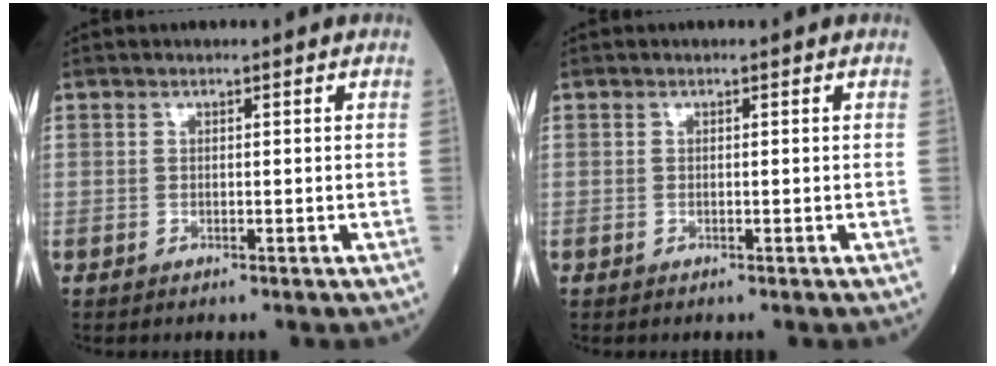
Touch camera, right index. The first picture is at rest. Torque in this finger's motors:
{"motor_torque": [-0.07, -0.03, 0.04, -0.01]}